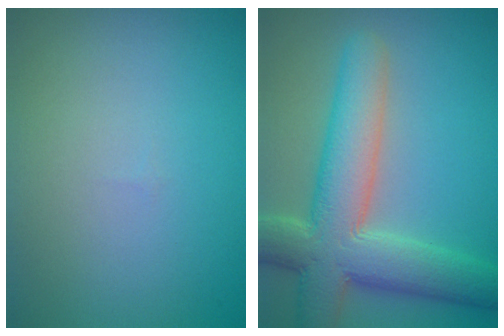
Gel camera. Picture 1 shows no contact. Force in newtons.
{"total": 9.1, "press": 9.1, "slide": 0.8}